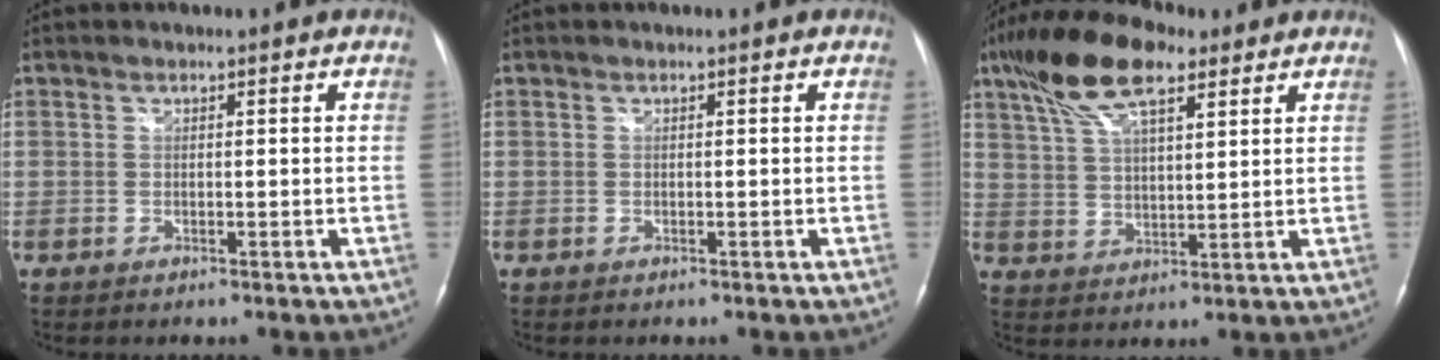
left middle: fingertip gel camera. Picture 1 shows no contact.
{"total": 0.0}
{"total": 13.1, "force": [8.1, 4.4, 9.3], "torque": [-0.186, 0.033, 0.150]}